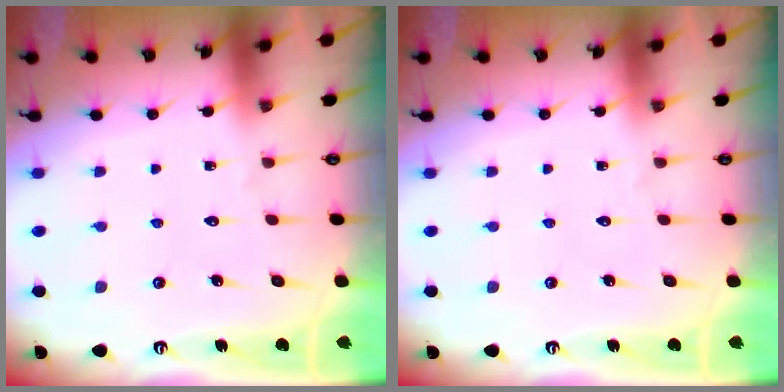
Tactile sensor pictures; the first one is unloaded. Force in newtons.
{"total": 0.0}